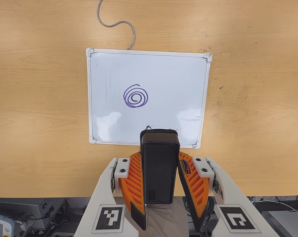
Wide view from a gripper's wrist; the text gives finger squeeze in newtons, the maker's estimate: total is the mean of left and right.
{"total": 4.2, "left": 3.2, "right": 5.3}